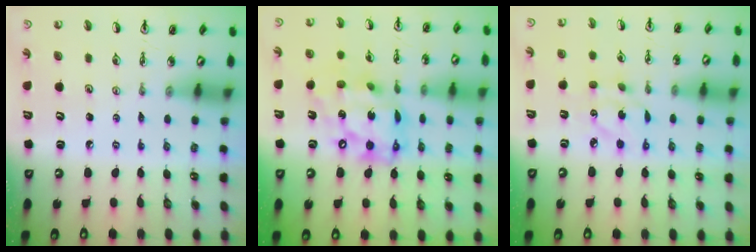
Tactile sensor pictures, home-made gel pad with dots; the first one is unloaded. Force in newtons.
{"total": 18.9, "press": 18.9, "slide": 1.3}
{"total": 6.3, "press": 6.3, "slide": 0.1}